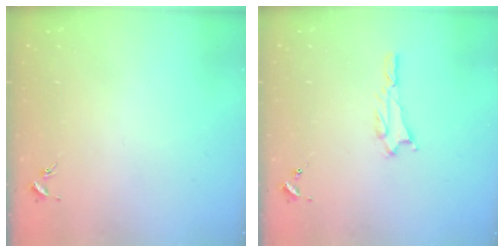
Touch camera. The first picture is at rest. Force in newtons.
{"total": 1.8, "press": 1.8, "slide": 0.2}